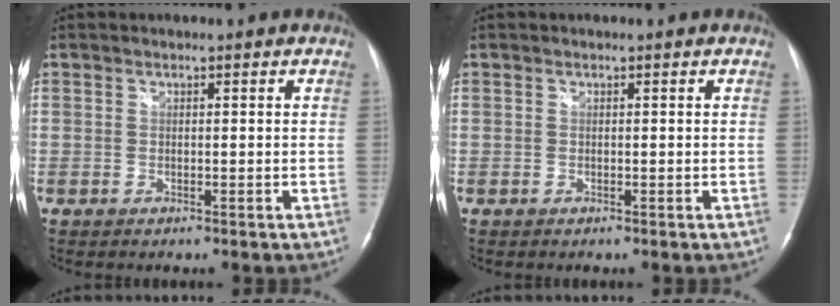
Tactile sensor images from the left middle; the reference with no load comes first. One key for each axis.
{"total": 0.0}